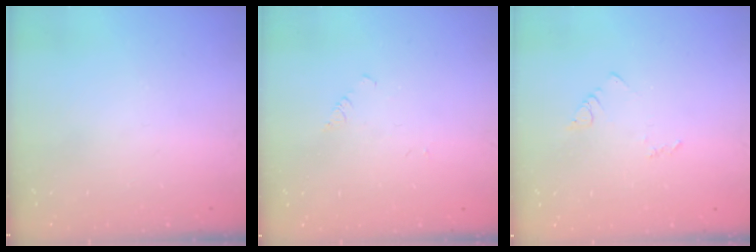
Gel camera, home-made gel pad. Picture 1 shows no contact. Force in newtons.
{"total": 1.0, "press": 0.9, "slide": 0.2}
{"total": 3.7, "press": 3.7, "slide": 0.3}